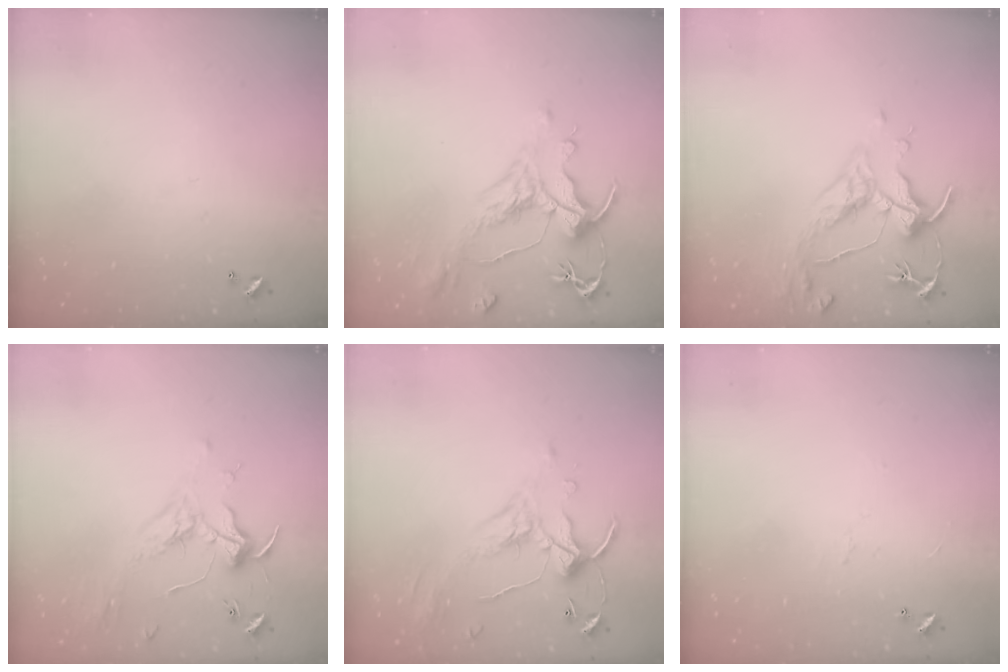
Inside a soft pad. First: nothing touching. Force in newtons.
{"total": 1.8, "press": 1.1, "slide": 1.4}
{"total": 4.6, "press": 4.5, "slide": 1.0}
{"total": 1.8, "press": 1.6, "slide": 0.8}
{"total": 1.1, "press": 0.5, "slide": 1.0}
{"total": 2.3, "press": 2.2, "slide": 0.6}